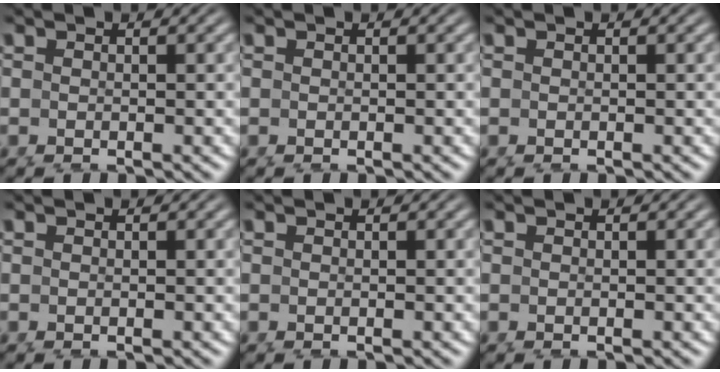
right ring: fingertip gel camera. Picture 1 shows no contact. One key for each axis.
{"total": 0.0}
{"total": 0.0}
{"total": 0.0}
{"total": 0.0}
{"total": 0.0}